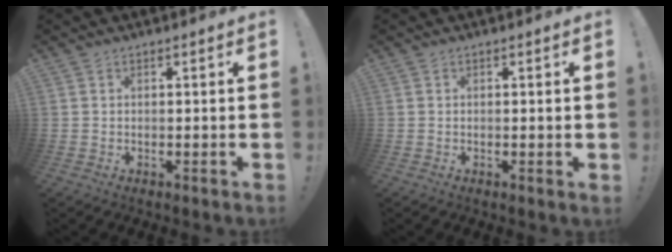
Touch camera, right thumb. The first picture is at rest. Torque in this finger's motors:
{"motor_torque": [0.00, -0.17, -0.28, 0.01, 0.02]}